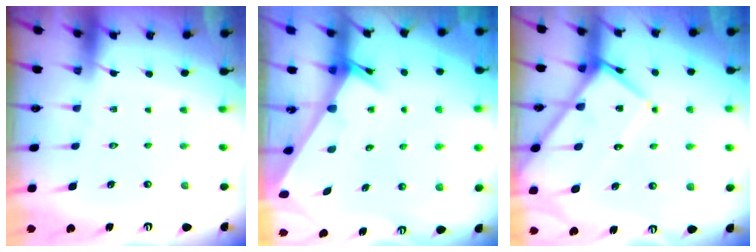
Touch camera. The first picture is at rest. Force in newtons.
{"total": 1.8, "press": 1.8, "slide": 0.1}
{"total": 15.7, "press": 15.6, "slide": 1.5}